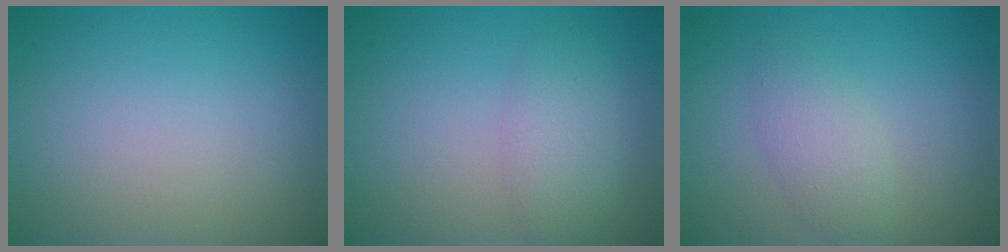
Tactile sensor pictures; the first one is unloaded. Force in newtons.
{"total": 2.8, "press": 2.8, "slide": 0.1}
{"total": 2.4, "press": 2.4, "slide": 0.1}